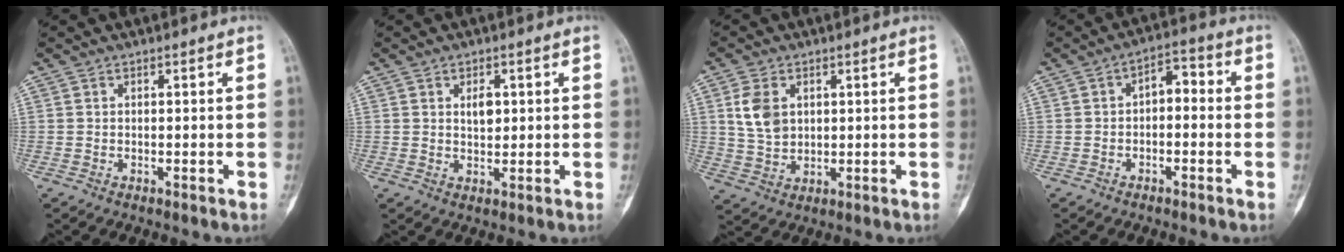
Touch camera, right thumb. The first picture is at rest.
{"total": 3.1, "force": [0.9, 1.8, 2.3], "torque": [-0.028, -0.005, 0.015]}
{"total": 7.0, "force": [2.0, 4.8, 4.6], "torque": [-0.075, -0.006, 0.046]}
{"total": 5.2, "force": [-0.6, 3.1, 4.1], "torque": [-0.044, 0.029, -0.023]}